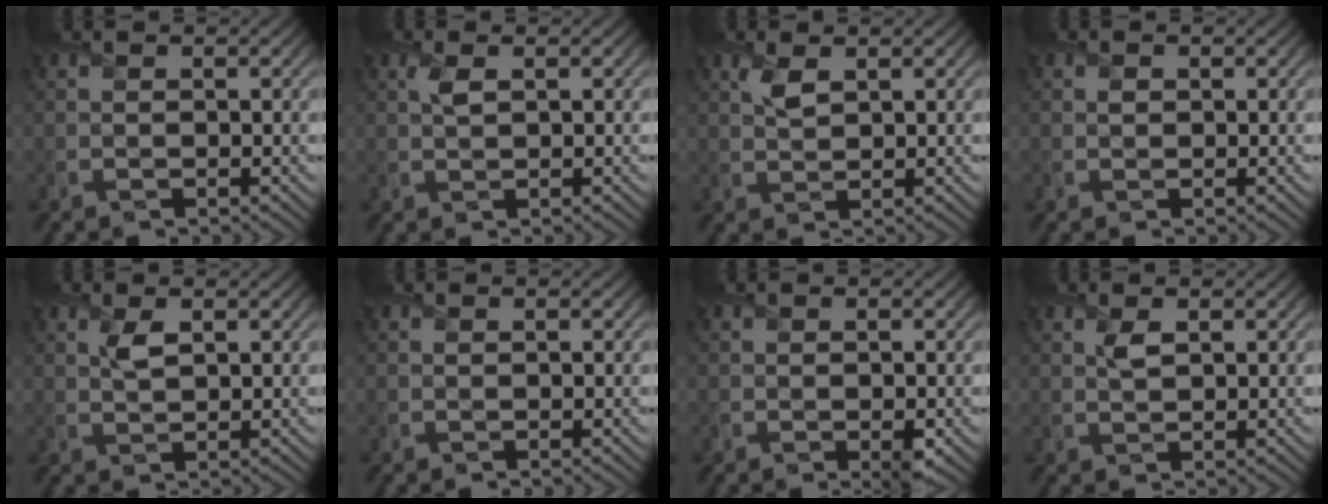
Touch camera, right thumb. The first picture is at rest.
{"total": 1.5, "force": [0.8, 0.5, 1.3], "torque": [-0.035, 0.004, 0.014]}
{"total": 2.2, "force": [1.3, 0.8, 1.5], "torque": [-0.040, 0.004, 0.026]}
{"total": 0.6, "force": [0.2, 0.5, 0.2], "torque": [-0.004, -0.004, 0.002]}
{"total": 2.3, "force": [1.1, 0.8, 1.7], "torque": [-0.040, 0.003, 0.021]}
{"total": 0.0}
{"total": 1.5, "force": [-0.6, 0.8, 1.2], "torque": [-0.020, -0.006, -0.007]}
{"total": 1.7, "force": [0.9, 0.6, 1.3], "torque": [-0.032, 0.002, 0.018]}